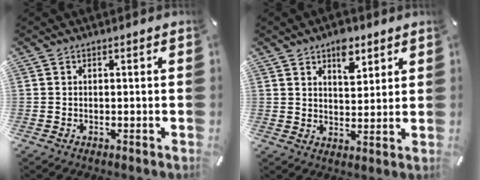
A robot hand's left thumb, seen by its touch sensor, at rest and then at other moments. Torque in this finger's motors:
{"motor_torque": [1.17, 0.56, 0.25, 0.01, -0.01]}